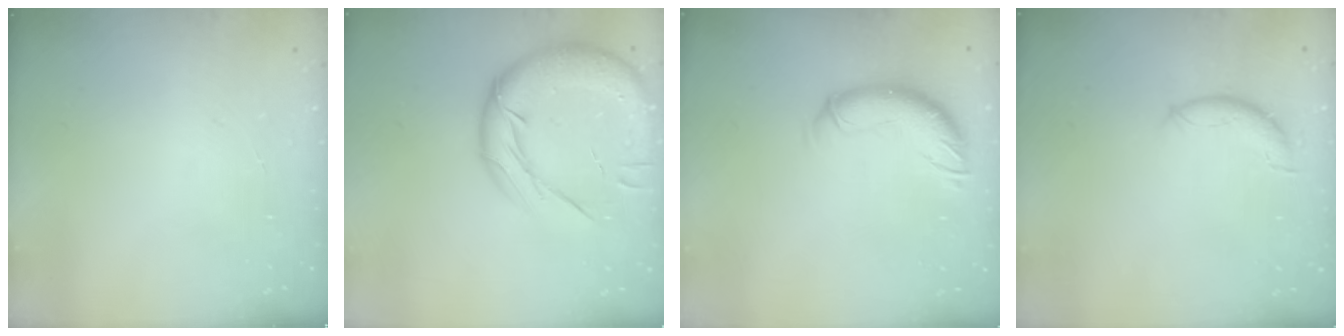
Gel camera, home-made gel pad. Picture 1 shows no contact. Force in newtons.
{"total": 18.6, "press": 18.2, "slide": 3.5}
{"total": 10.7, "press": 10.6, "slide": 1.0}
{"total": 7.8, "press": 7.8, "slide": 0.5}